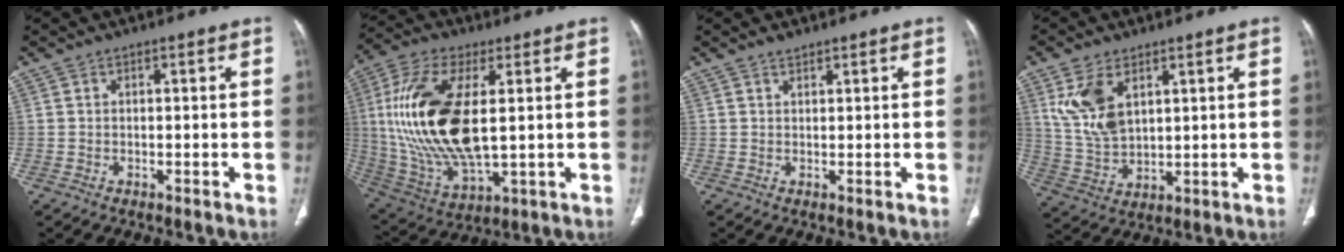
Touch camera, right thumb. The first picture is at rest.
{"total": 21.9, "force": [2.4, 9.7, 19.5], "torque": [-0.415, -0.017, 0.054]}
{"total": 1.2, "force": [1.1, 0.5, 0.2], "torque": [0.001, -0.009, 0.016]}
{"total": 10.1, "force": [4.4, 5.7, 7.2], "torque": [-0.138, -0.014, 0.100]}